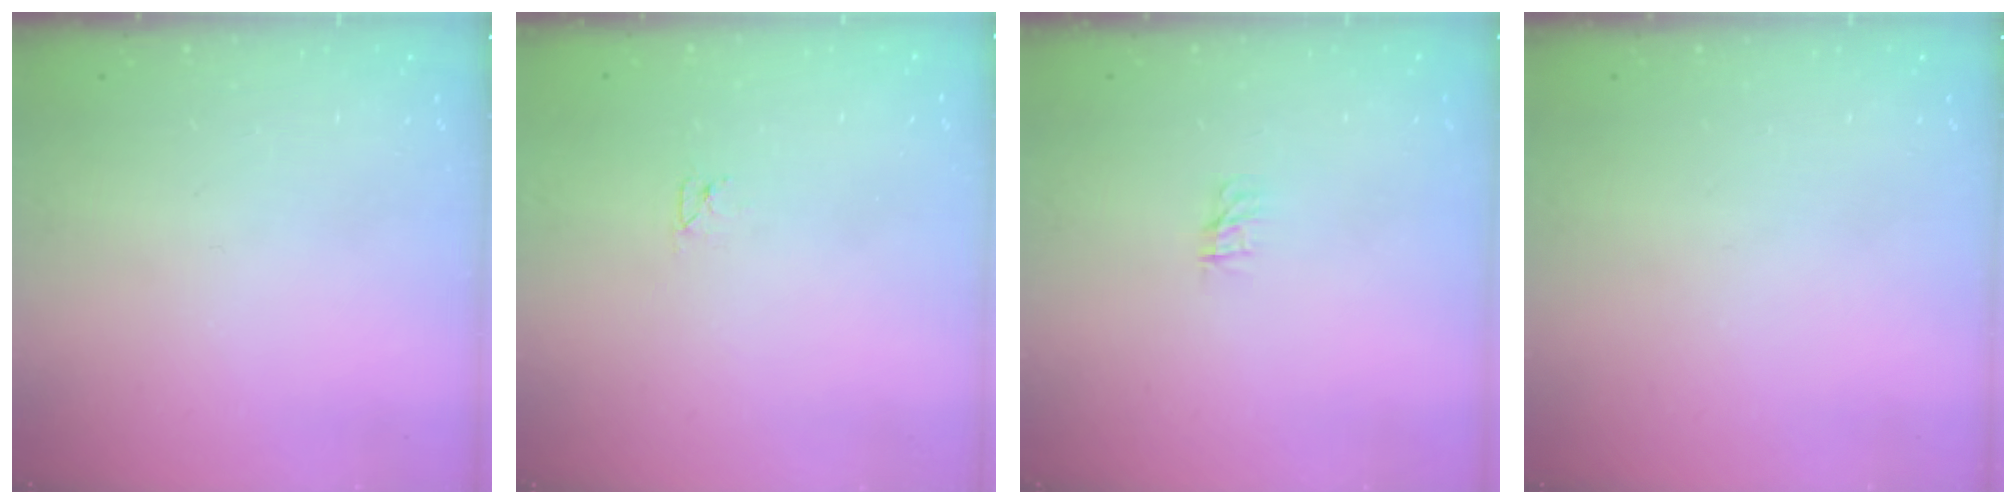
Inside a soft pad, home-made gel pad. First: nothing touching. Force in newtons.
{"total": 2.6, "press": 2.6, "slide": 0.3}
{"total": 0.0}
{"total": 0.0}